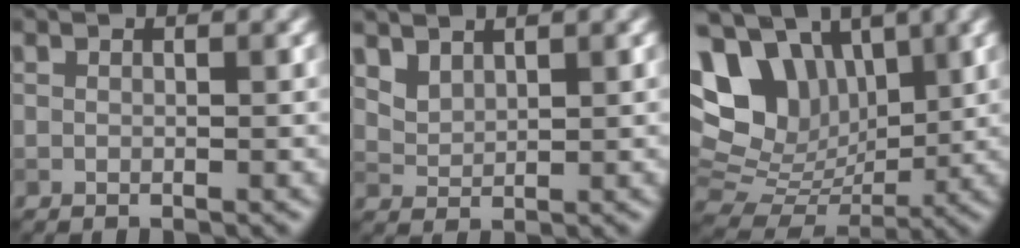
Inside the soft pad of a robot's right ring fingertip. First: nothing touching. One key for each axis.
{"total": 2.3, "fx": 1.9, "fy": 1.1, "fz": 0.8, "tx": -0.026, "ty": -0.001, "tz": 0.047}
{"total": 12.0, "fx": 4.8, "fy": 8.5, "fz": 7.0, "tx": -0.147, "ty": 0.028, "tz": 0.085}